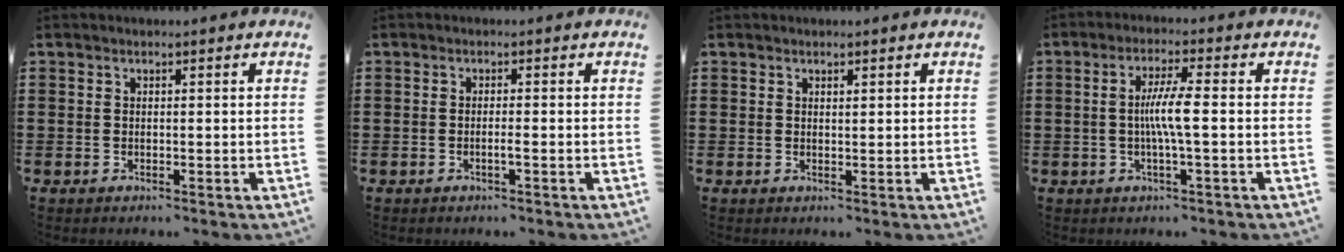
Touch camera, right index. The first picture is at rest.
{"total": 1.3, "force": [-0.6, -0.1, 1.1], "torque": [-0.020, -0.004, -0.010]}
{"total": 0.7, "force": [0.5, 0.3, 0.4], "torque": [-0.008, 0.002, 0.009]}
{"total": 5.3, "force": [-0.4, 0.2, 5.3], "torque": [-0.101, -0.006, -0.013]}